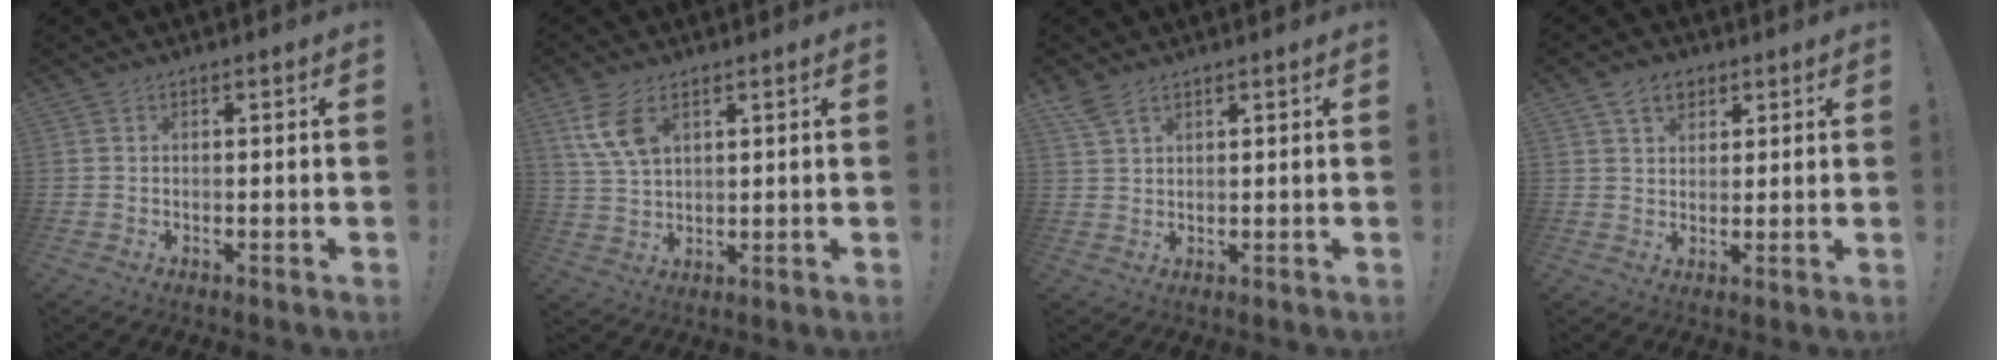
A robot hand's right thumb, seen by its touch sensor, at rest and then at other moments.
{"total": 8.9, "force": [4.5, 4.9, 5.9], "torque": [-0.117, -0.016, 0.086]}
{"total": 4.1, "force": [2.9, 1.8, 2.3], "torque": [-0.046, -0.011, 0.056]}
{"total": 6.8, "force": [3.7, 4.9, 3.0], "torque": [-0.045, -0.008, 0.070]}